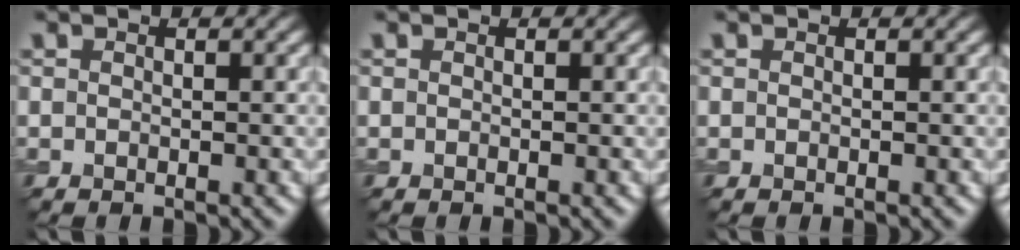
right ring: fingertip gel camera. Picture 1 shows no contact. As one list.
[{"total": 0.0}, {"total": 0.0}]